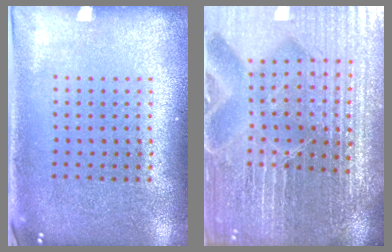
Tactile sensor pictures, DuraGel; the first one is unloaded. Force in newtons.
{"total": 5.8, "press": 5.3, "slide": 2.3}